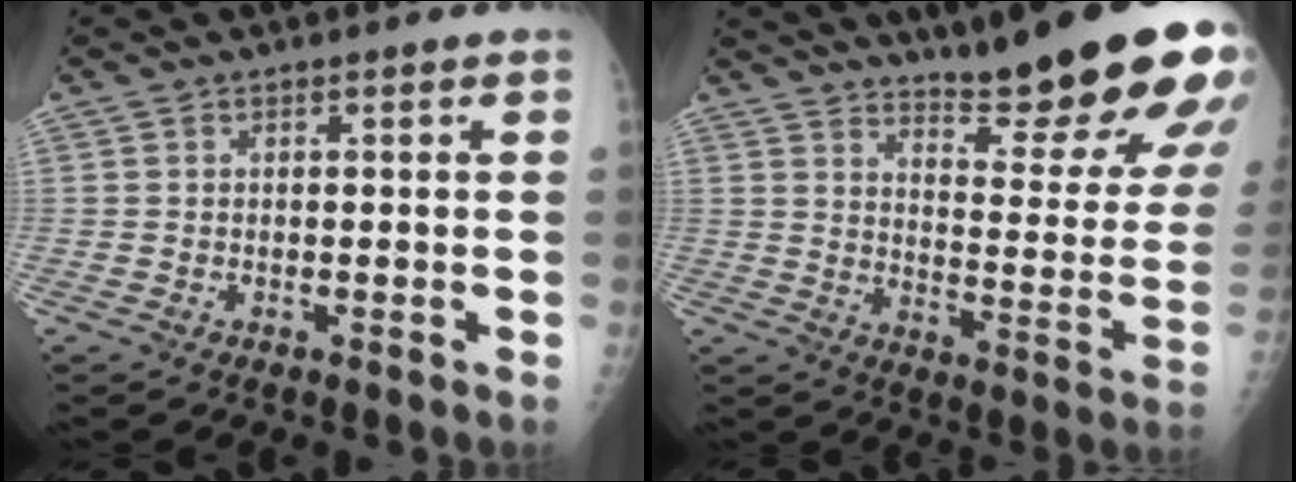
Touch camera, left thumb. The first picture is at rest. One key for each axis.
{"total": 26.0, "fx": 19.1, "fy": 4.7, "fz": 17.0, "tx": -0.207, "ty": -0.124, "tz": 0.257}